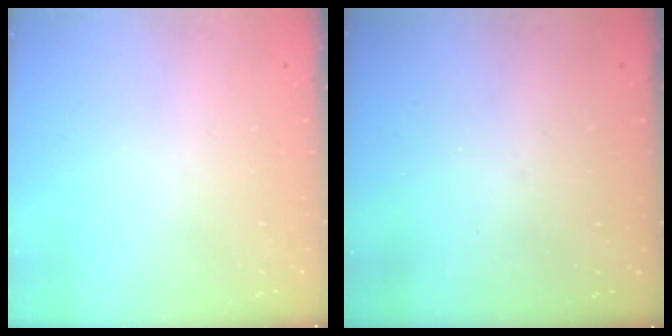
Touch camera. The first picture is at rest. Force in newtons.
{"total": 3.1, "press": 3.1, "slide": 0.1}